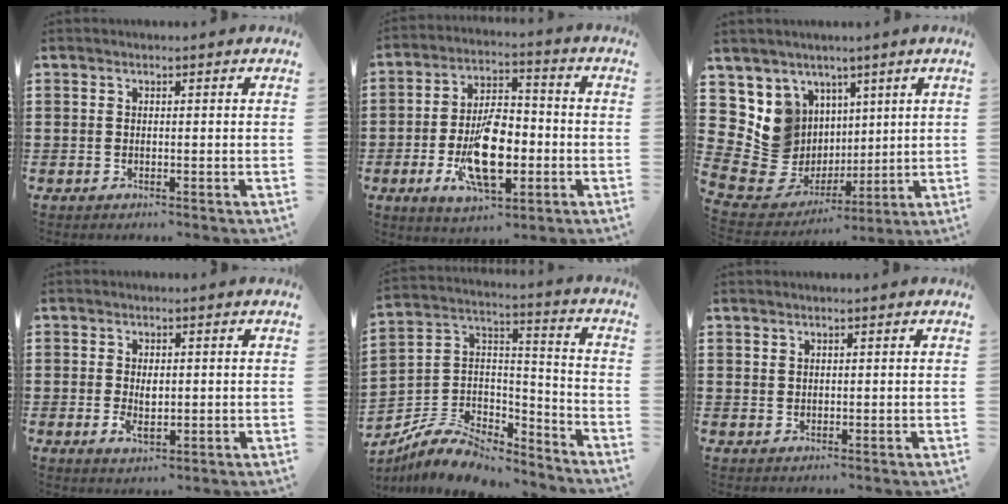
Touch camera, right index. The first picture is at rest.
{"total": 12.3, "force": [-3.3, 5.4, 10.6], "torque": [-0.194, -0.011, -0.056]}
{"total": 9.7, "force": [1.3, 9.4, 2.0], "torque": [-0.107, -0.029, 0.035]}
{"total": 3.2, "force": [-0.1, 1.6, 2.8], "torque": [-0.048, -0.002, -0.003]}
{"total": 8.0, "force": [-6.8, 3.4, 2.6], "torque": [-0.063, 0.012, -0.132]}
{"total": 1.1, "force": [0.9, 0.6, 0.1], "torque": [-0.003, 0.001, 0.018]}